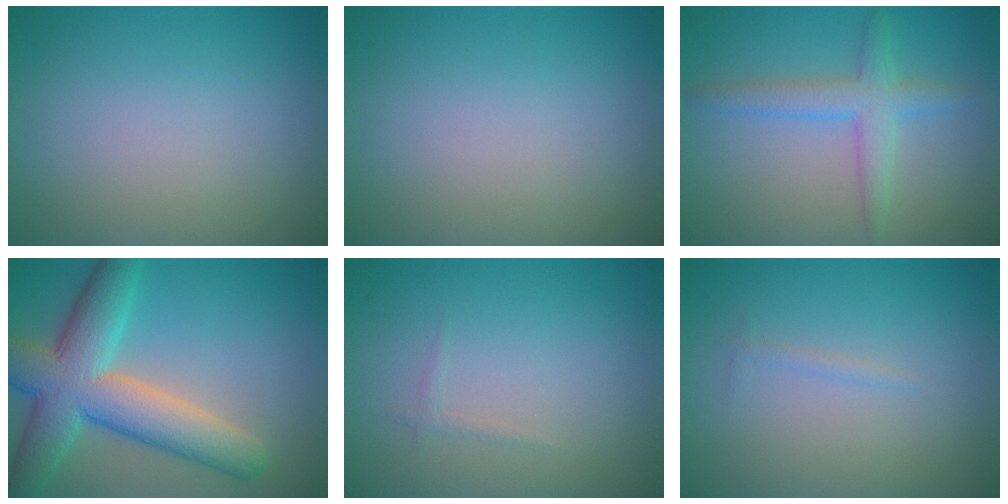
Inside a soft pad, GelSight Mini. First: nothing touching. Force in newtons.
{"total": 0.0}
{"total": 3.3, "press": 3.3, "slide": 0.1}
{"total": 9.1, "press": 9.1, "slide": 0.3}
{"total": 0.6, "press": 0.6, "slide": 0.0}
{"total": 0.6, "press": 0.6, "slide": 0.0}